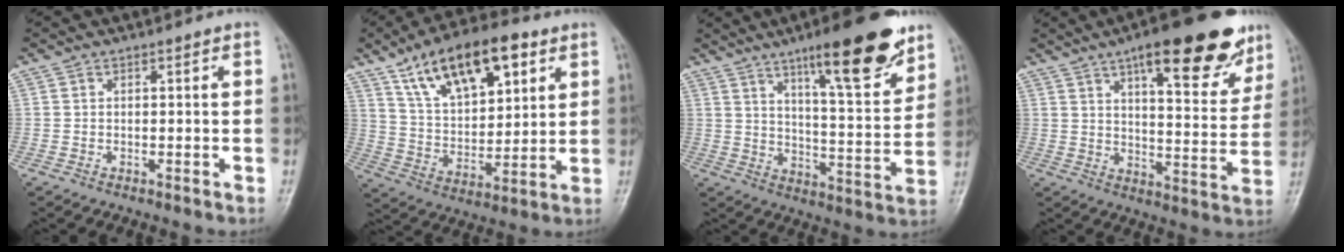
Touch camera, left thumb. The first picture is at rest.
{"total": 18.4, "force": [9.7, 8.6, 13.1], "torque": [-0.176, -0.029, 0.172]}
{"total": 18.2, "force": [11.5, 3.9, 13.5], "torque": [-0.171, -0.063, 0.179]}
{"total": 20.5, "force": [12.5, 6.4, 14.8], "torque": [-0.168, -0.045, 0.180]}